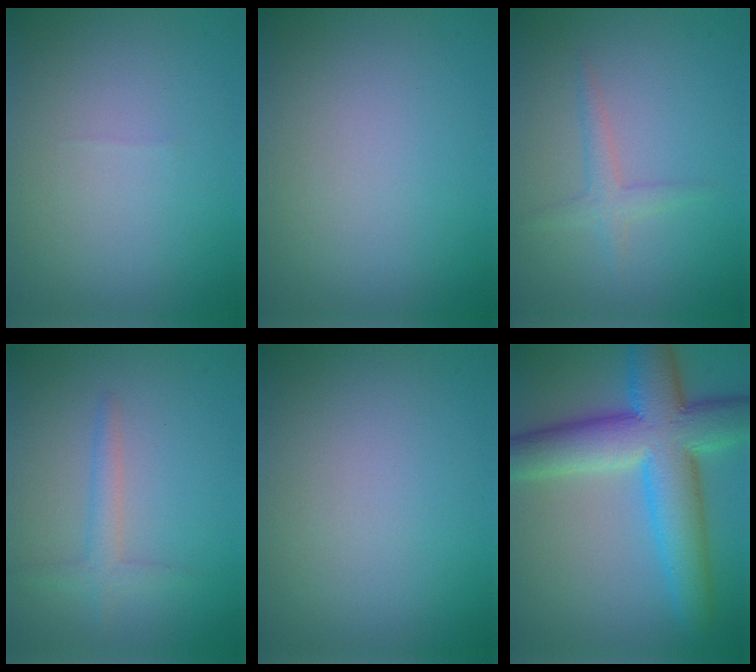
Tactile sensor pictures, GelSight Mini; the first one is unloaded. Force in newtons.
{"total": 0.0}
{"total": 1.7, "press": 1.7, "slide": 0.1}
{"total": 1.7, "press": 1.7, "slide": 0.1}
{"total": 0.0}
{"total": 10.8, "press": 10.8, "slide": 0.3}